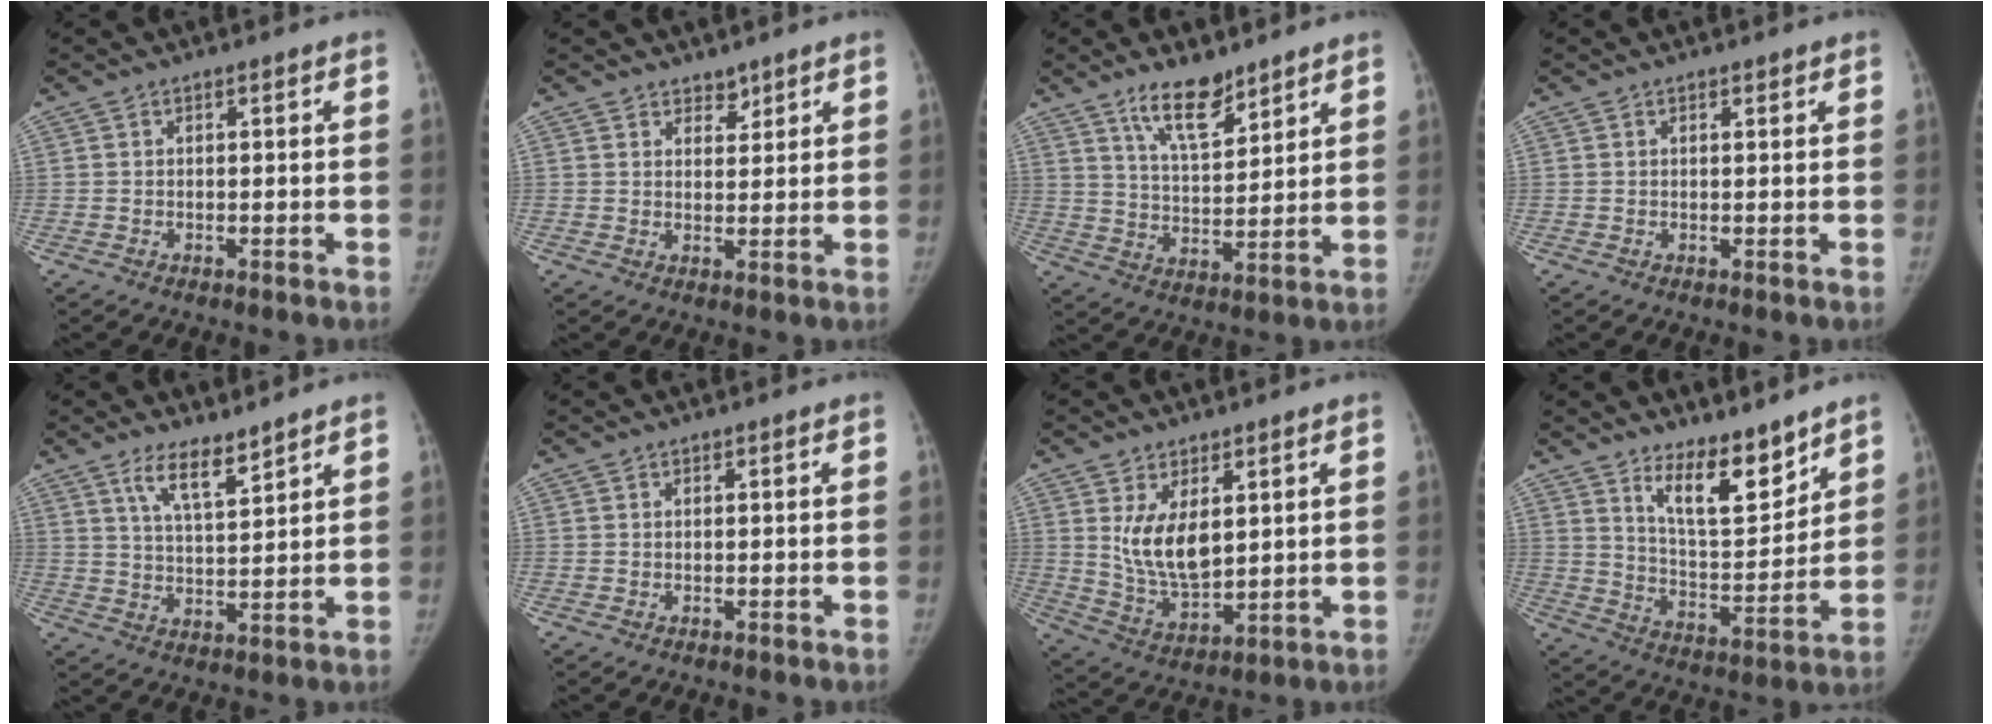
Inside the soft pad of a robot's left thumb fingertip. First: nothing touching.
{"total": 2.6, "force": [2.1, 1.5, 0.4], "torque": [0.015, -0.014, 0.029]}
{"total": 9.6, "force": [7.0, 3.4, 5.5], "torque": [-0.073, -0.054, 0.129]}
{"total": 0.7, "force": [0.5, 0.2, 0.3], "torque": [-0.004, -0.003, 0.007]}
{"total": 6.4, "force": [4.8, 1.6, 4.0], "torque": [-0.062, -0.037, 0.091]}
{"total": 0.0}
{"total": 10.3, "force": [3.0, 5.7, 8.0], "torque": [-0.124, -0.029, 0.073]}
{"total": 12.0, "force": [8.9, 4.1, 7.0], "torque": [-0.082, -0.081, 0.161]}